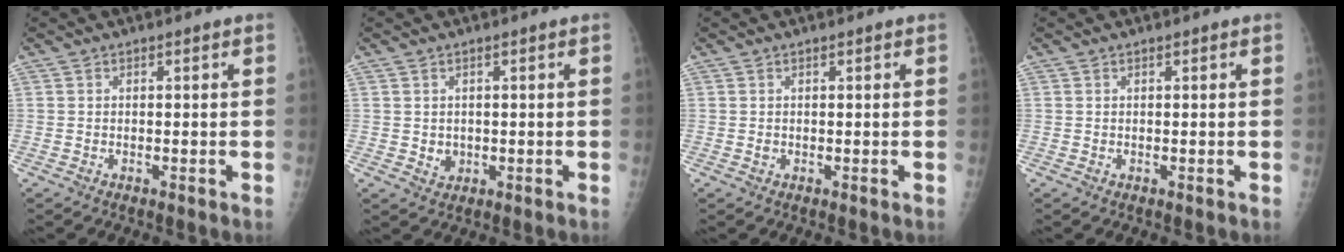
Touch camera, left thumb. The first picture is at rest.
{"total": 2.1, "force": [0.1, 1.8, 0.9], "torque": [-0.009, -0.002, 0.010]}
{"total": 0.7, "force": [0.3, 0.5, 0.4], "torque": [-0.001, -0.001, 0.005]}
{"total": 0.0}